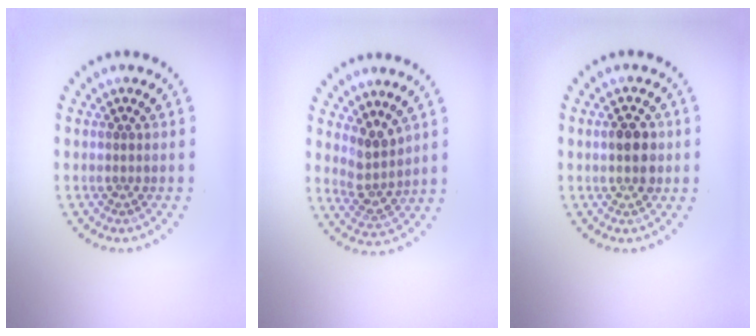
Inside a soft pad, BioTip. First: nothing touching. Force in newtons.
{"total": 2.5, "press": 1.9, "slide": 1.6}
{"total": 3.0, "press": 3.0, "slide": 0.2}